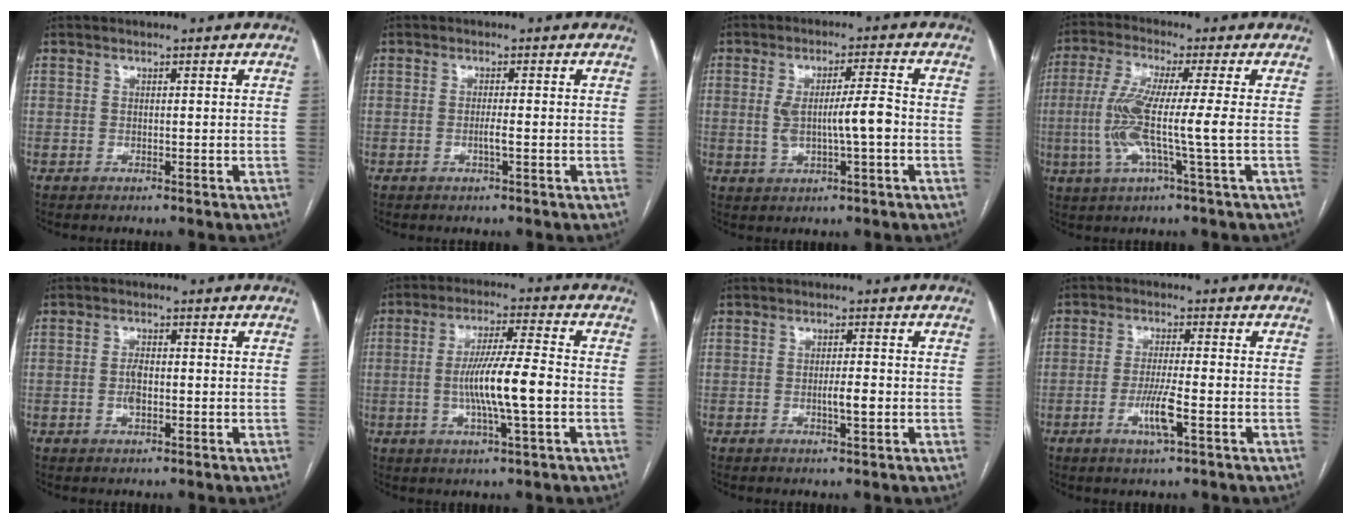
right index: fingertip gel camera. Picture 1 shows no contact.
{"total": 1.6, "force": [-0.5, -0.1, 1.6], "torque": [-0.029, -0.001, -0.009]}
{"total": 7.1, "force": [-0.8, 1.0, 7.0], "torque": [-0.126, 0.009, -0.008]}
{"total": 10.2, "force": [-1.1, -0.5, 10.1], "torque": [-0.208, -0.002, -0.027]}
{"total": 2.7, "force": [-0.5, 1.2, 2.4], "torque": [-0.050, 0.003, -0.008]}
{"total": 10.6, "force": [-1.7, 0.4, 10.4], "torque": [-0.193, -0.001, -0.035]}
{"total": 2.8, "force": [-0.7, 0.4, 2.7], "torque": [-0.049, -0.001, -0.010]}
{"total": 5.8, "force": [-2.2, 0.2, 5.4], "torque": [-0.102, -0.009, -0.039]}